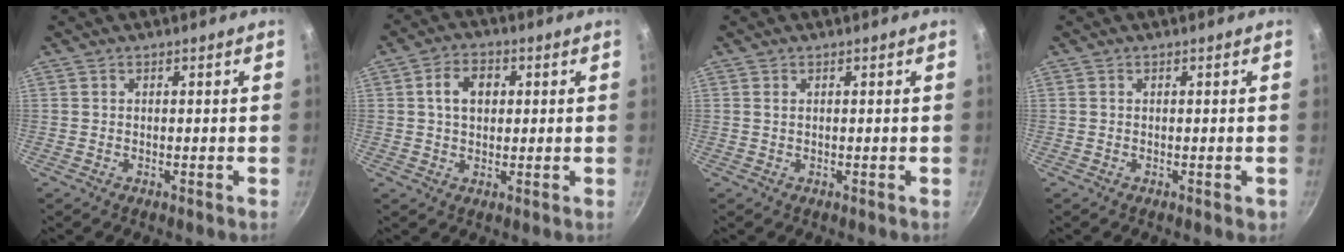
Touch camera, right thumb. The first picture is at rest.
{"total": 6.5, "force": [1.3, 4.6, 4.3], "torque": [-0.054, 0.009, 0.018]}
{"total": 0.6, "force": [0.3, 0.3, 0.5], "torque": [-0.010, 0.001, 0.006]}
{"total": 0.9, "force": [-0.1, 0.5, 0.8], "torque": [-0.006, 0.000, 0.000]}